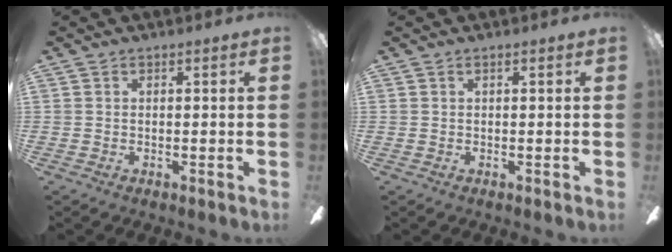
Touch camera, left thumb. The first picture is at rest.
{"total": 0.0}